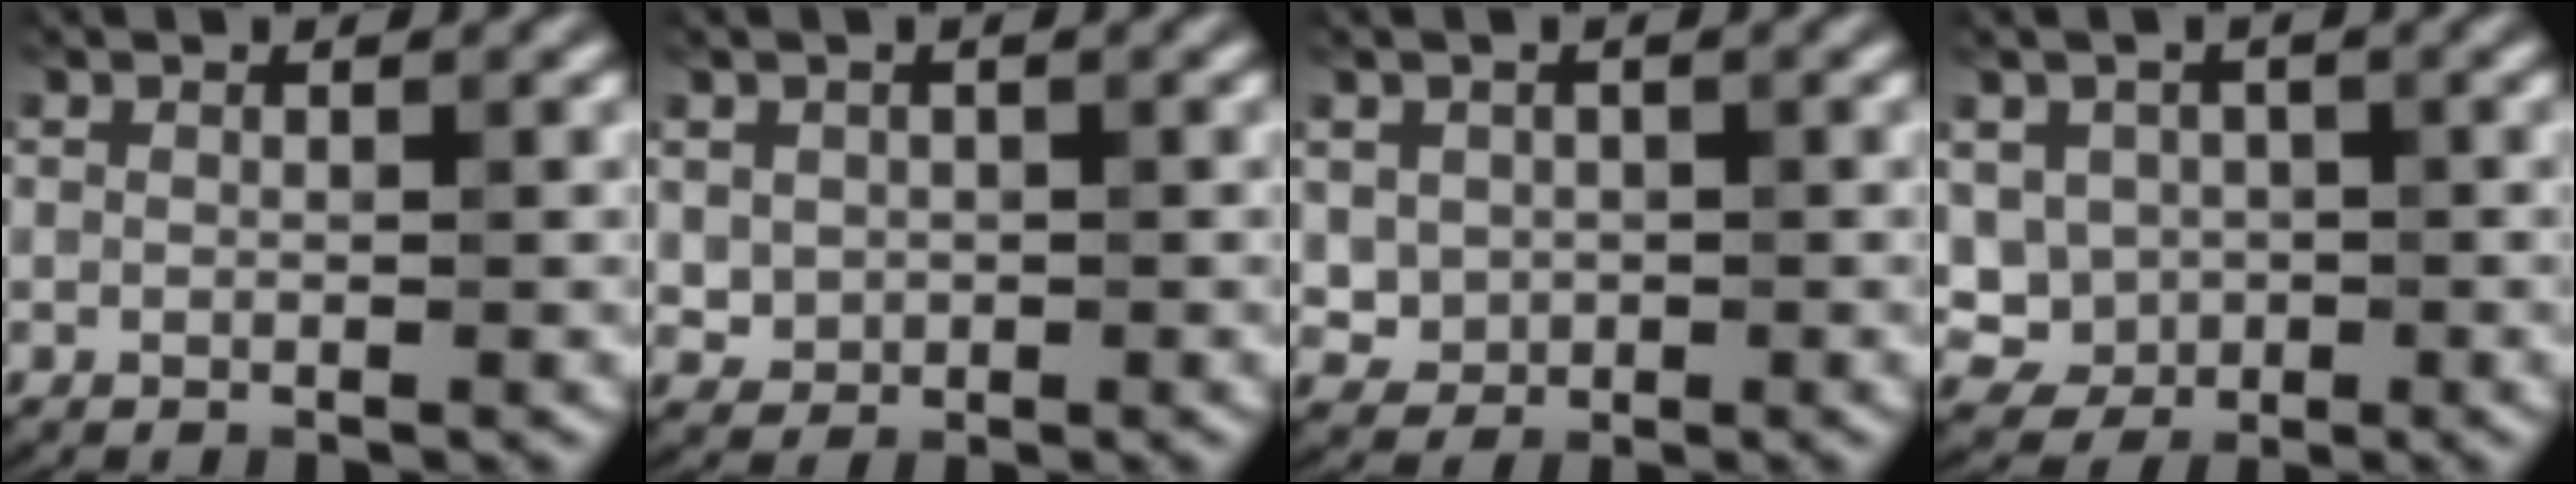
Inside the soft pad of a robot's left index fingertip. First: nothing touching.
{"total": 1.7, "force": [0.2, 1.6, 0.5], "torque": [-0.008, -0.007, 0.007]}
{"total": 2.2, "force": [0.3, 2.1, 0.7], "torque": [-0.012, -0.007, 0.008]}
{"total": 3.9, "force": [0.0, 3.7, 1.3], "torque": [-0.017, 0.000, -0.008]}